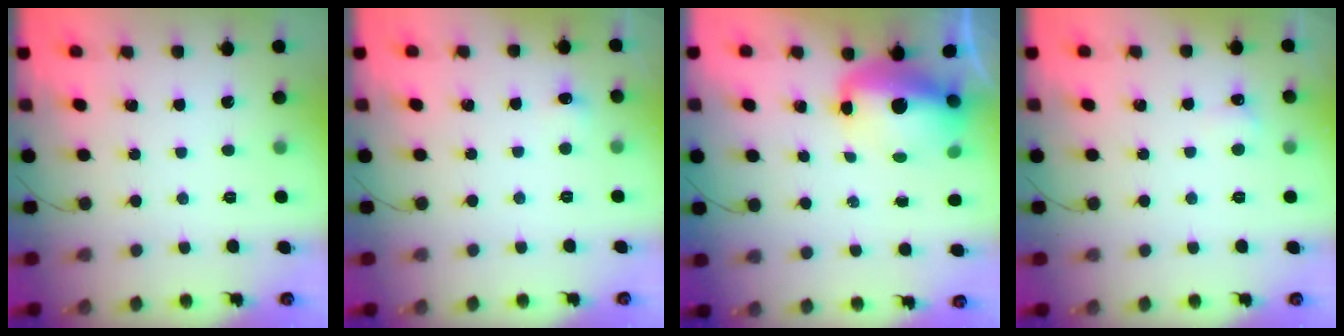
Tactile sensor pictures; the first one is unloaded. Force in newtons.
{"total": 3.9, "press": 3.7, "slide": 1.1}
{"total": 13.9, "press": 13.7, "slide": 2.7}
{"total": 4.0, "press": 3.9, "slide": 1.2}